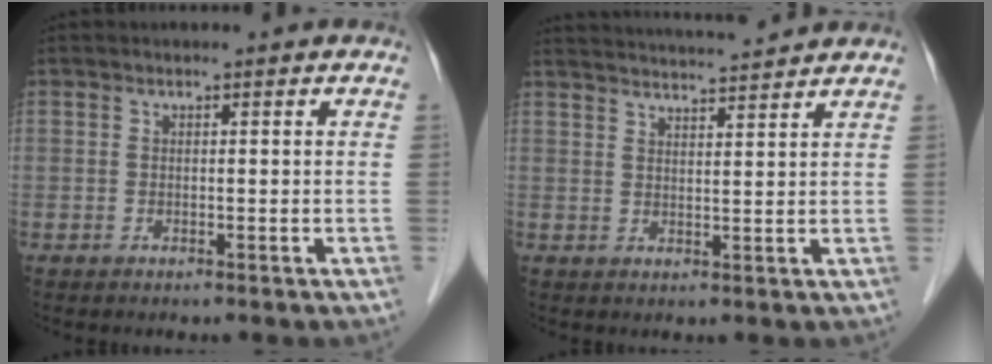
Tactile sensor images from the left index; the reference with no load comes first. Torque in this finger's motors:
{"motor_torque": [0.52, -0.39, 0.40, 0.10]}